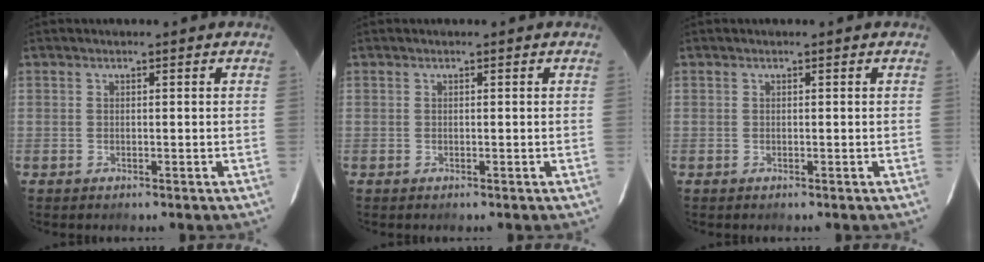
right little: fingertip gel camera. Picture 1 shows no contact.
{"total": 0.0}
{"total": 0.0}